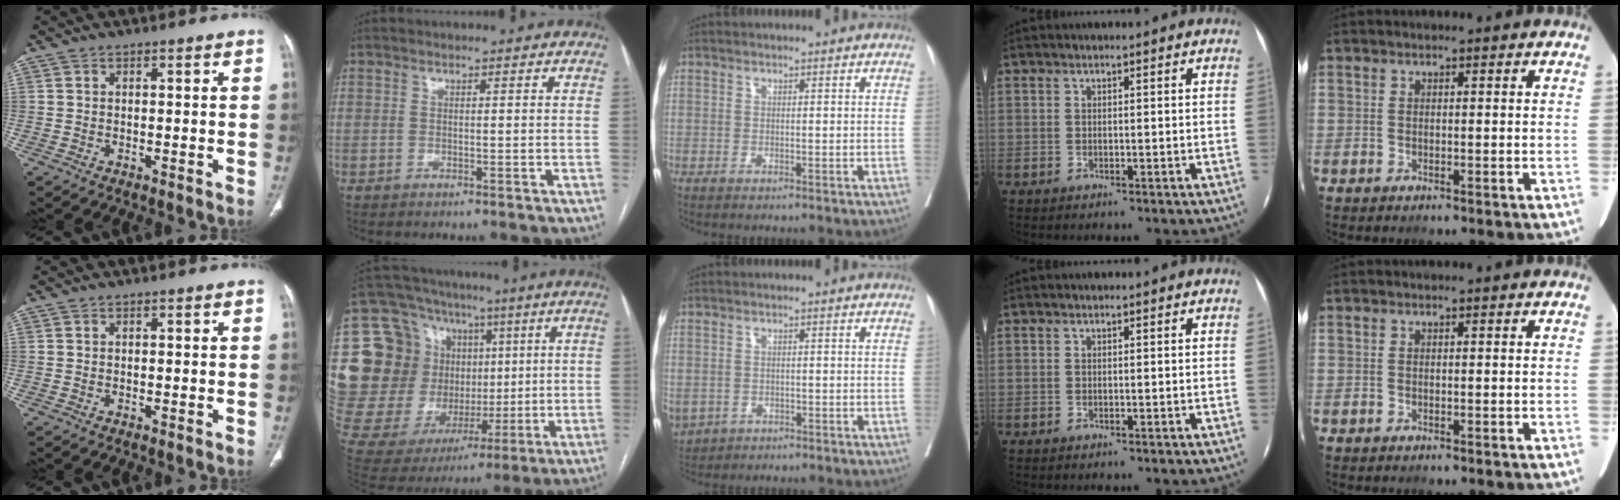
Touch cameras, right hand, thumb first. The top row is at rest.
{"index": {"total": 27.0, "force": [5.0, 21.7, 15.2], "torque": [-0.320, 0.080, 0.116]}, "middle": {"total": 8.6, "force": [-3.4, 7.0, 3.6], "torque": [-0.106, -0.004, -0.045]}}